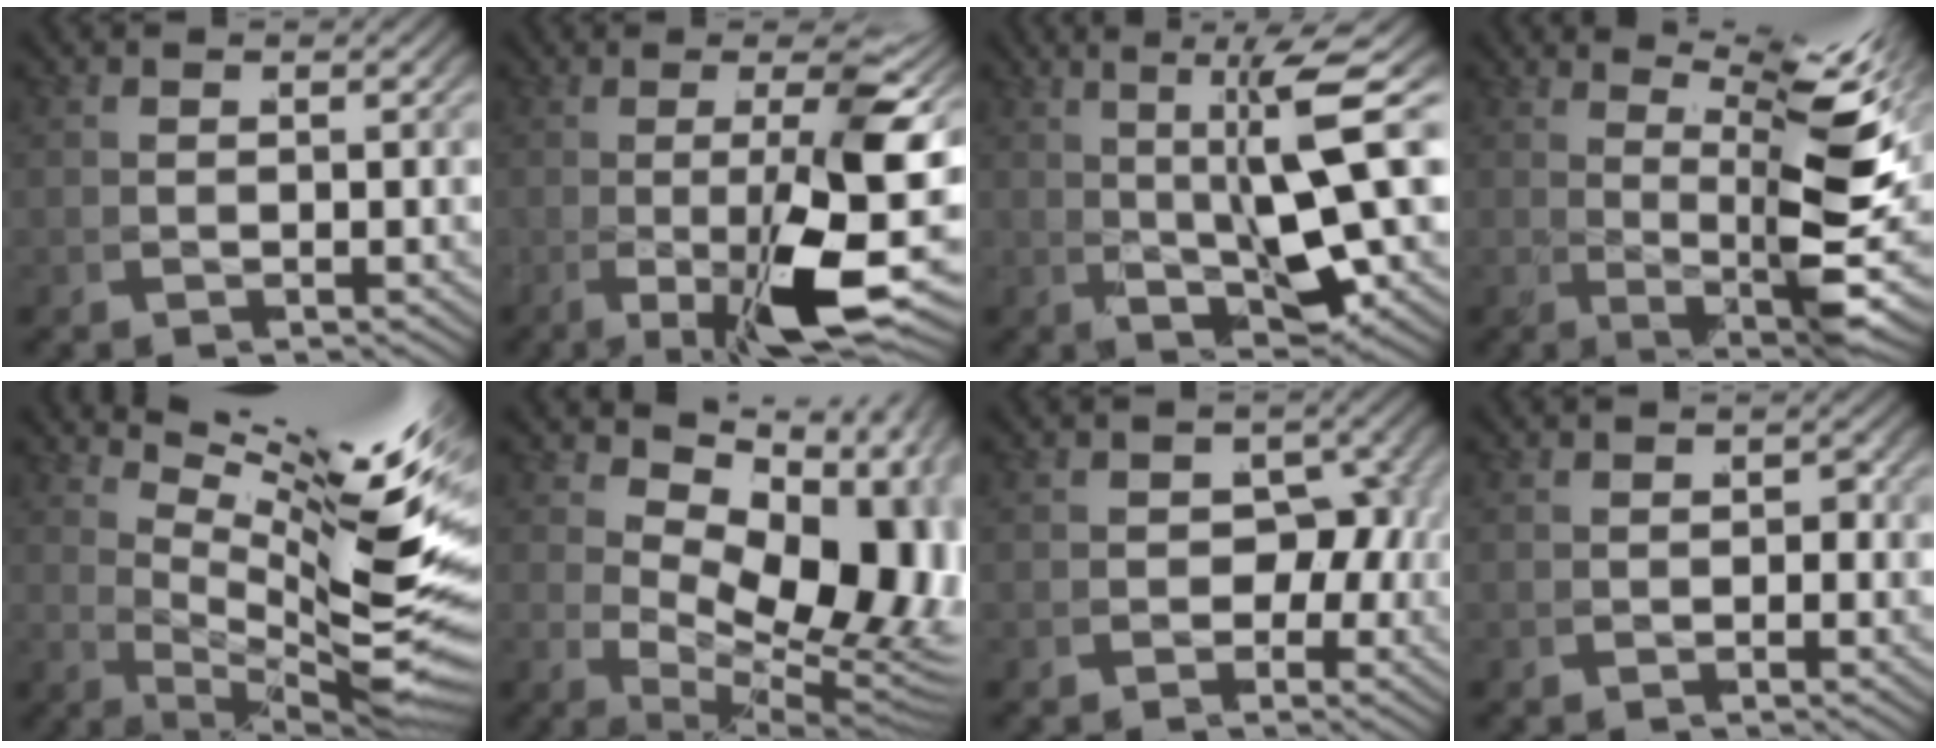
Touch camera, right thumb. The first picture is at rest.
{"total": 11.6, "force": [-1.5, 2.7, 11.2], "torque": [-0.174, -0.003, -0.022]}
{"total": 7.7, "force": [1.4, 2.2, 7.3], "torque": [-0.108, 0.006, 0.019]}
{"total": 10.3, "force": [1.8, 2.3, 9.9], "torque": [-0.138, 0.003, 0.025]}
{"total": 10.2, "force": [3.4, 2.9, 9.2], "torque": [-0.129, -0.002, 0.050]}
{"total": 15.0, "force": [2.2, 8.9, 11.8], "torque": [-0.175, -0.023, 0.041]}
{"total": 3.5, "force": [-1.0, 3.1, 1.3], "torque": [-0.032, -0.016, -0.015]}
{"total": 0.8, "force": [-0.5, 0.6, -0.1], "torque": [0.000, 0.000, -0.013]}